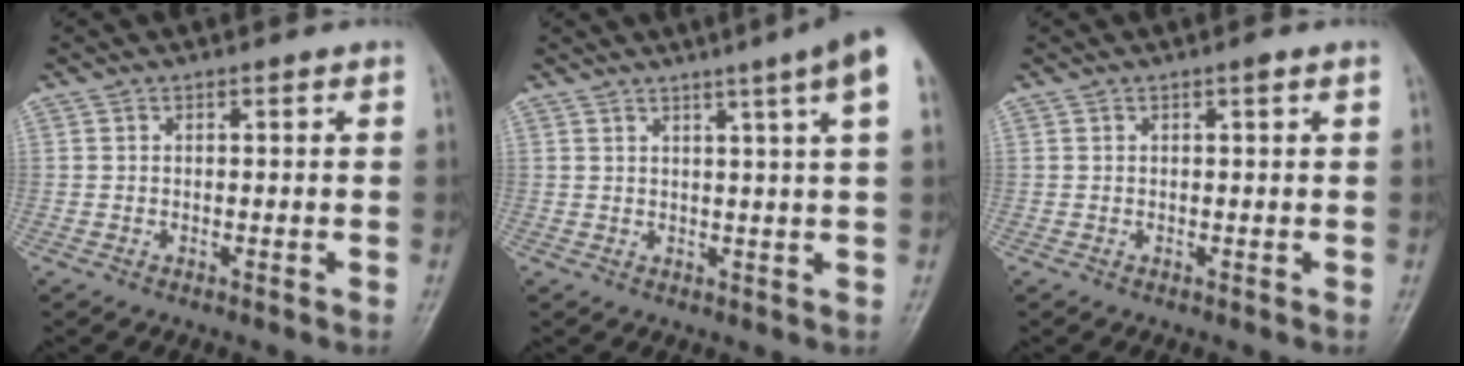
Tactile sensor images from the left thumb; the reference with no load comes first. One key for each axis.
{"total": 8.5, "fx": 4.6, "fy": -0.8, "fz": 7.1, "tx": -0.094, "ty": -0.002, "tz": 0.051}
{"total": 1.0, "fx": 0.6, "fy": 0.0, "fz": 0.9, "tx": -0.012, "ty": 0.000, "tz": 0.007}